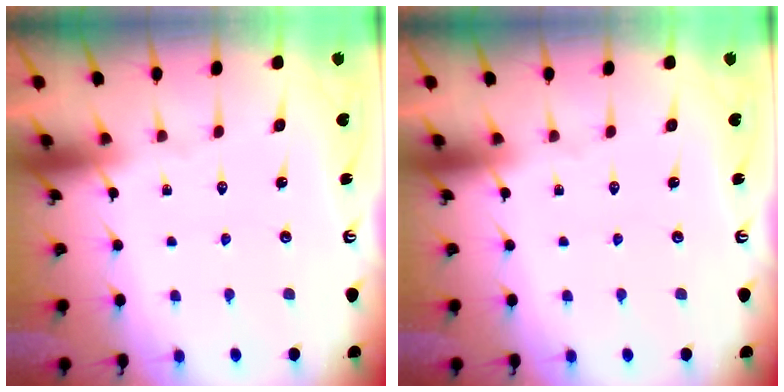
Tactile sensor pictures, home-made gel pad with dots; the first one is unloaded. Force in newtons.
{"total": 0.0}